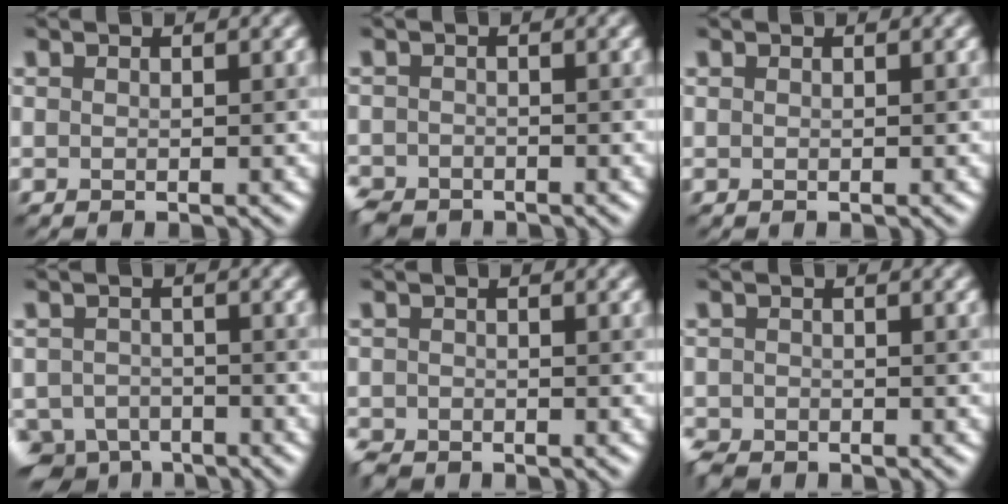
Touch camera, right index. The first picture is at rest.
{"total": 2.6, "force": [-2.2, 1.2, 0.6], "torque": [-0.010, -0.004, -0.050]}
{"total": 0.0}
{"total": 5.2, "force": [-3.9, 3.1, 1.4], "torque": [-0.011, -0.003, -0.071]}
{"total": 1.8, "force": [-1.6, 0.6, 0.3], "torque": [-0.004, -0.003, -0.039]}
{"total": 2.1, "force": [-1.9, 0.8, 0.4], "torque": [-0.007, -0.004, -0.044]}